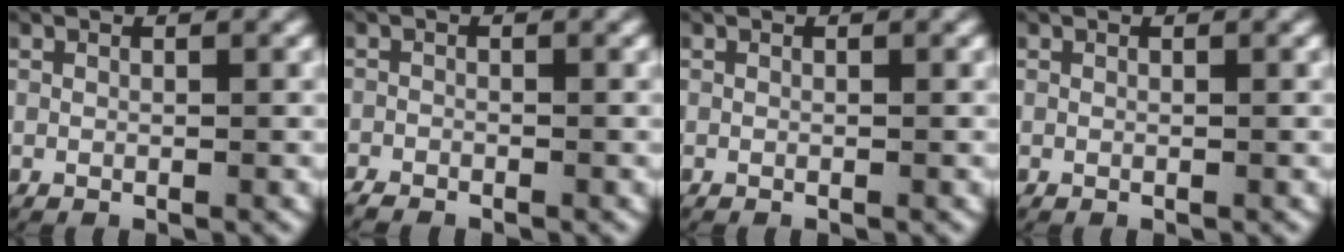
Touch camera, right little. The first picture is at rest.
{"total": 1.4, "force": [-1.3, 0.6, 0.1], "torque": [-0.010, -0.008, -0.021]}
{"total": 0.0}
{"total": 0.0}